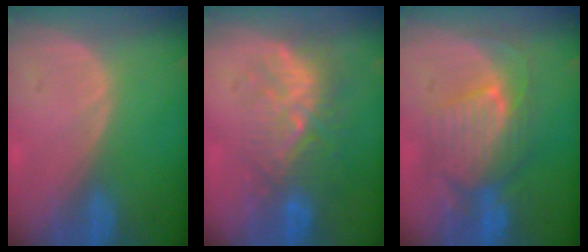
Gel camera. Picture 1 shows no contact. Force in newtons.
{"total": 9.1, "press": 8.4, "slide": 3.4}
{"total": 9.1, "press": 8.7, "slide": 2.6}